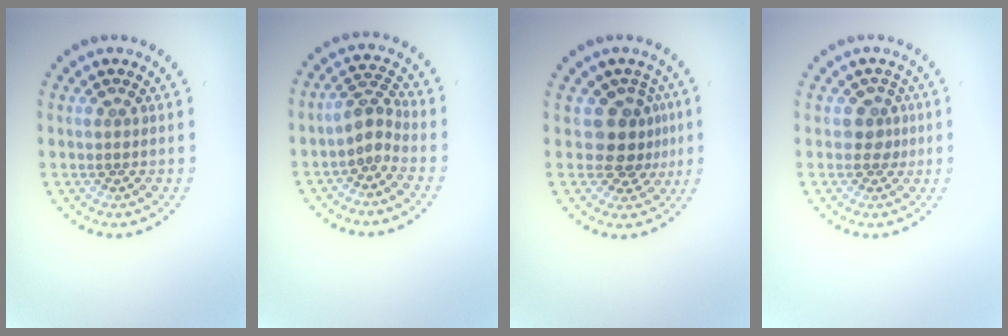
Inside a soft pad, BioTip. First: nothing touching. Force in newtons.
{"total": 2.1, "press": 1.4, "slide": 1.5}
{"total": 3.7, "press": 3.1, "slide": 2.0}
{"total": 1.5, "press": 1.2, "slide": 0.9}